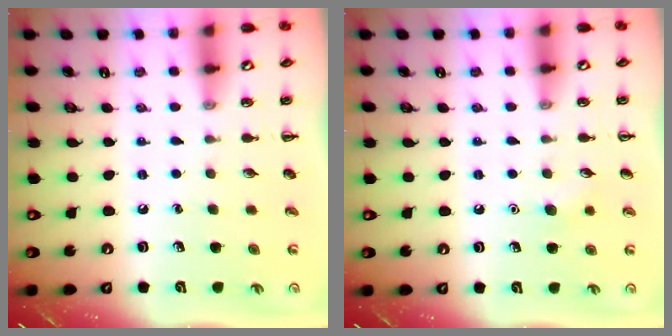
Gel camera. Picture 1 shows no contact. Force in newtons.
{"total": 5.4, "press": 5.2, "slide": 1.1}